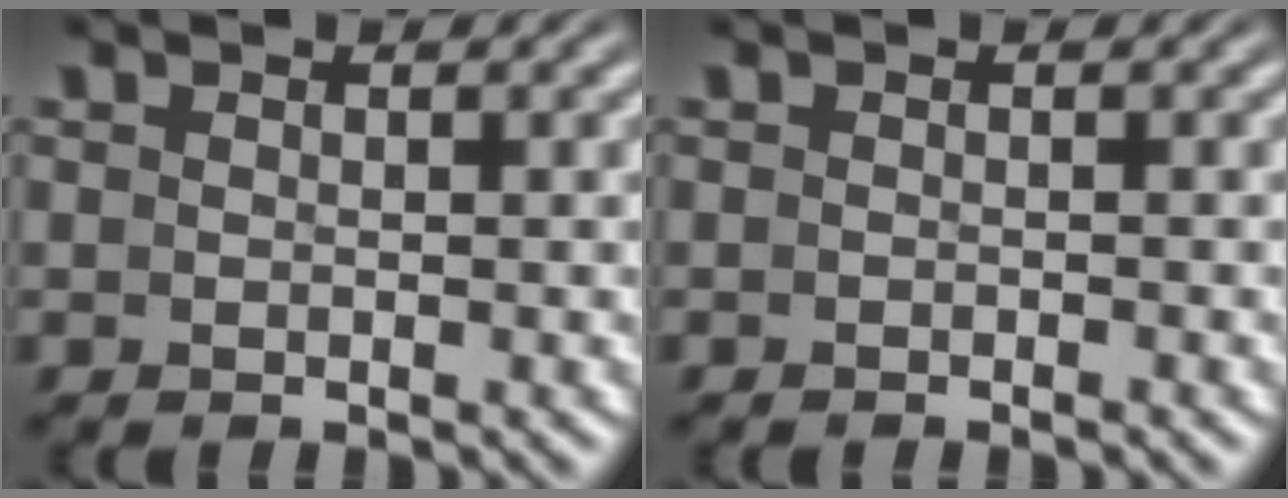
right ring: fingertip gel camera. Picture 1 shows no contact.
{"total": 0.7, "force": [-0.6, -0.3, 0.0], "torque": [-0.001, -0.002, -0.009]}